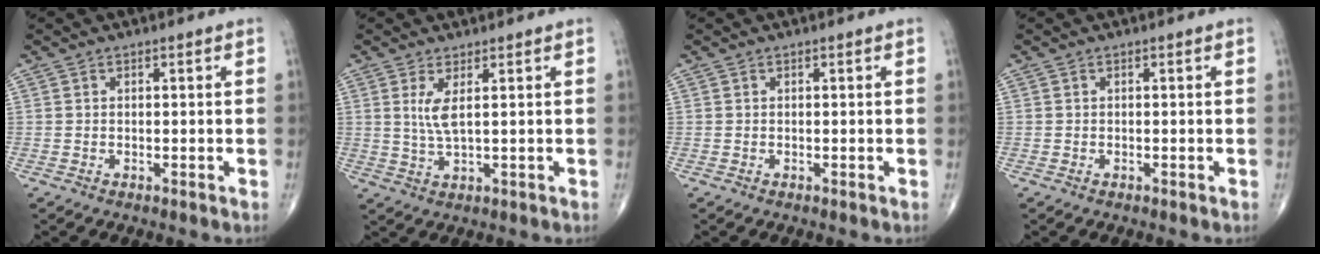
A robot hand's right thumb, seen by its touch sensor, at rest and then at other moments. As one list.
[{"total": 4.0, "force": [1.2, 0.9, 3.7], "torque": [-0.085, -0.015, 0.032]}, {"total": 0.0}, {"total": 0.0}]